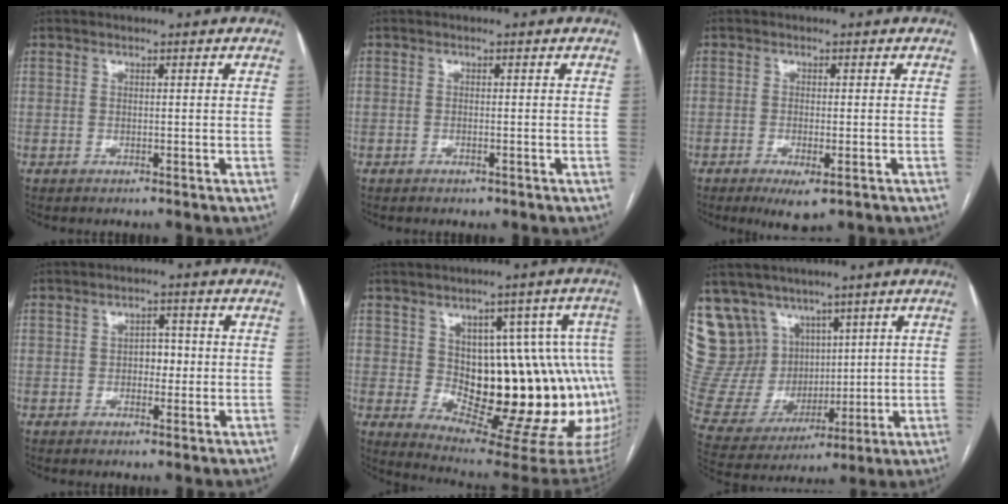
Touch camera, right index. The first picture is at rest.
{"total": 0.6, "force": [-0.4, 0.2, 0.3], "torque": [-0.008, -0.001, -0.004]}
{"total": 4.1, "force": [-2.1, 1.1, 3.4], "torque": [-0.053, -0.008, -0.027]}
{"total": 3.0, "force": [-0.2, 1.9, 2.3], "torque": [-0.027, 0.009, -0.003]}
{"total": 20.7, "force": [-0.7, 8.3, 18.9], "torque": [-0.159, 0.032, 0.015]}
{"total": 17.5, "force": [10.2, 12.9, 5.9], "torque": [-0.140, 0.059, 0.223]}